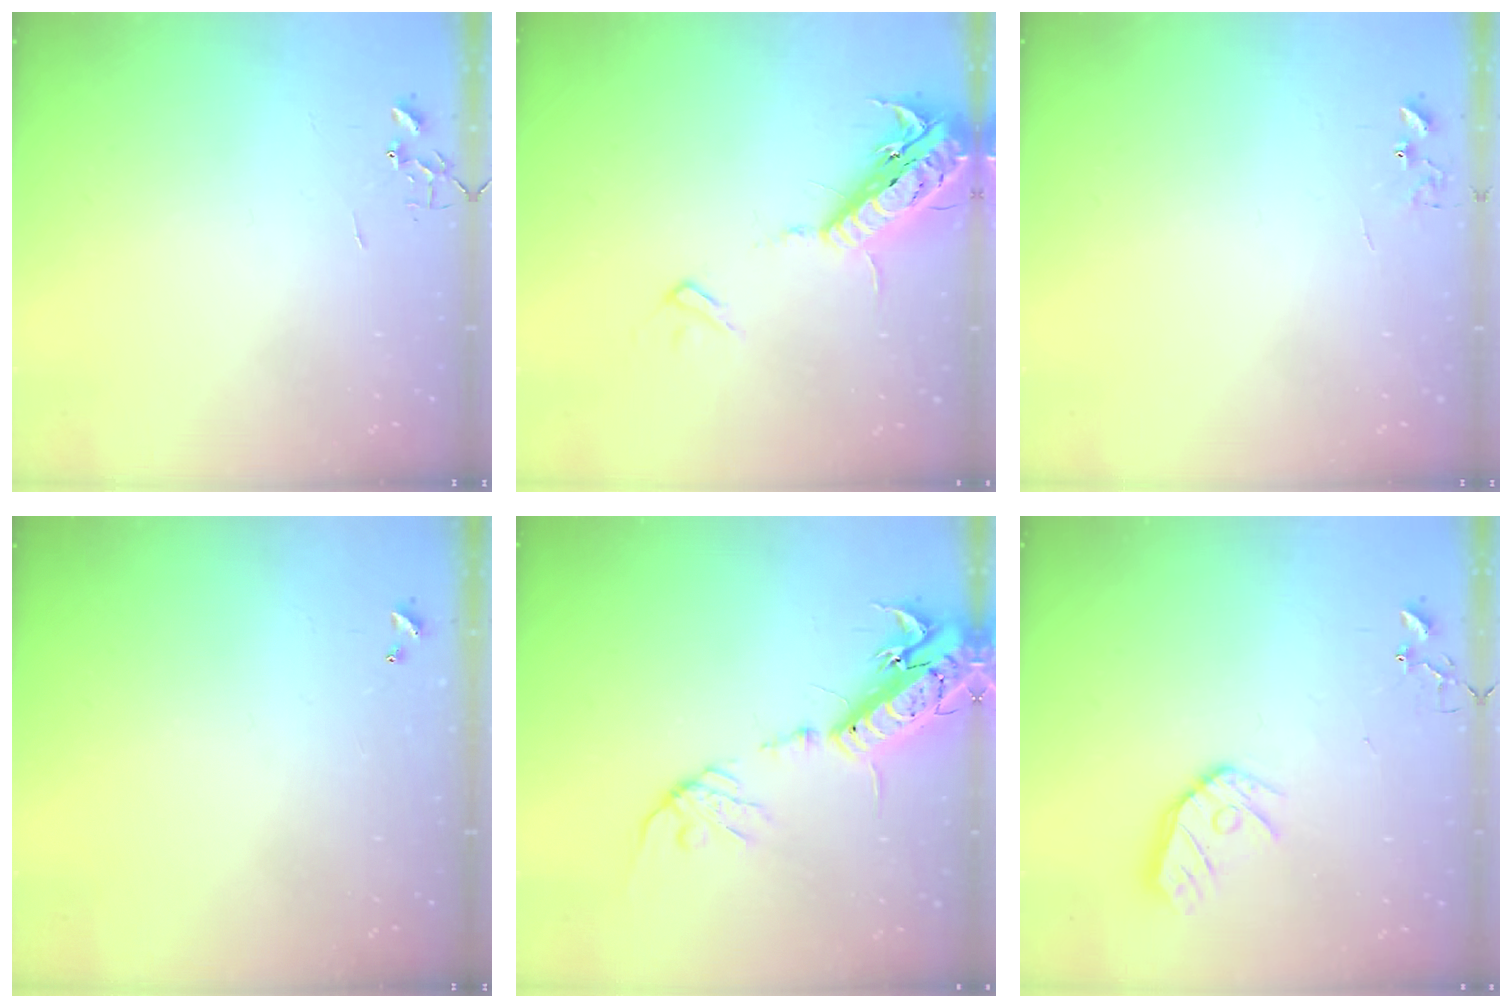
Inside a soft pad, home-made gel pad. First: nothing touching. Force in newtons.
{"total": 18.4, "press": 18.0, "slide": 4.0}
{"total": 5.9, "press": 5.9, "slide": 0.5}
{"total": 0.0}
{"total": 18.1, "press": 17.7, "slide": 3.8}
{"total": 10.8, "press": 10.8, "slide": 0.9}